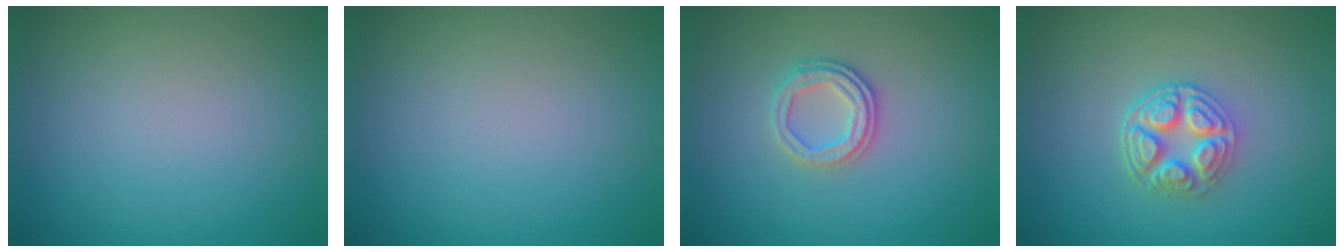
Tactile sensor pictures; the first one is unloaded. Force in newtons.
{"total": 0.0}
{"total": 2.4, "press": 2.3, "slide": 0.7}
{"total": 4.5, "press": 3.6, "slide": 2.6}